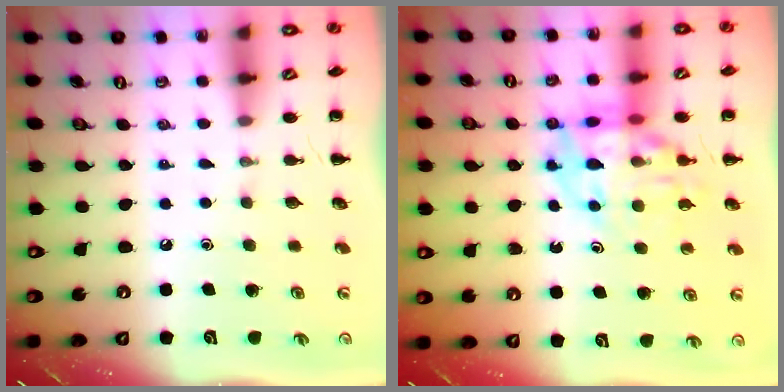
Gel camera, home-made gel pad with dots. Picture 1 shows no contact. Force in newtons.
{"total": 14.7, "press": 14.4, "slide": 3.1}